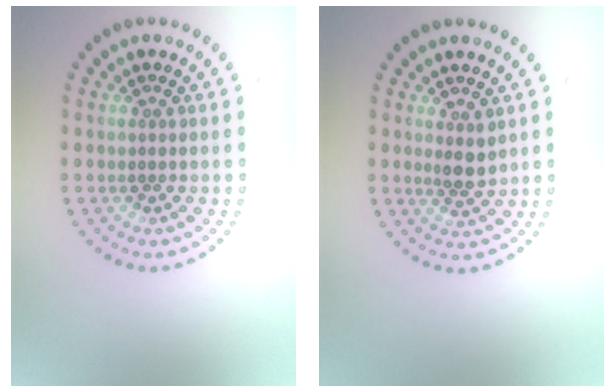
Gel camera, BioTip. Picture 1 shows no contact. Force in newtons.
{"total": 1.9, "press": 1.6, "slide": 1.0}